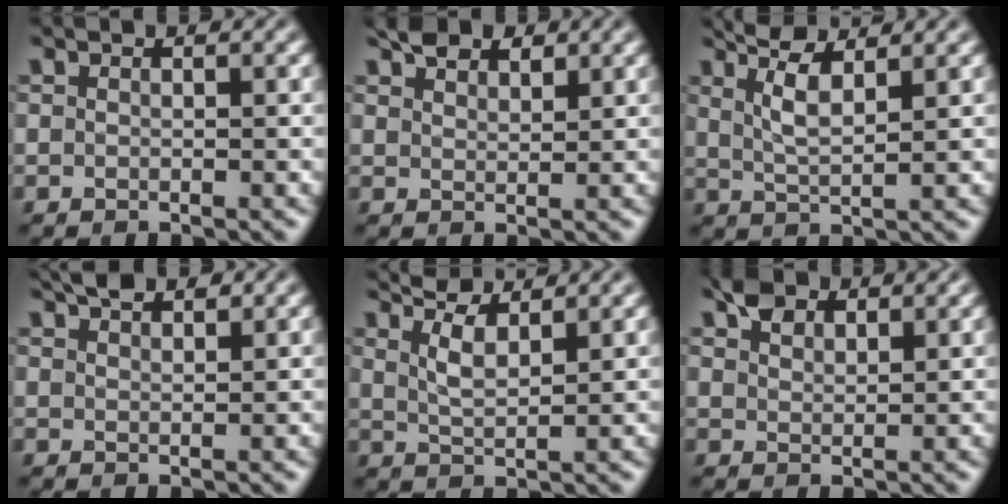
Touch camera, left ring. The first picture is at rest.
{"total": 2.6, "force": [2.1, 1.2, 1.0], "torque": [-0.016, 0.005, 0.039]}
{"total": 4.5, "force": [3.0, 1.0, 3.2], "torque": [-0.061, 0.014, 0.050]}
{"total": 2.4, "force": [2.0, 0.7, 1.2], "torque": [-0.013, 0.007, 0.035]}
{"total": 3.9, "force": [3.2, 0.9, 2.1], "torque": [-0.045, 0.009, 0.054]}
{"total": 2.7, "force": [2.0, 1.5, 1.1], "torque": [-0.022, 0.004, 0.037]}